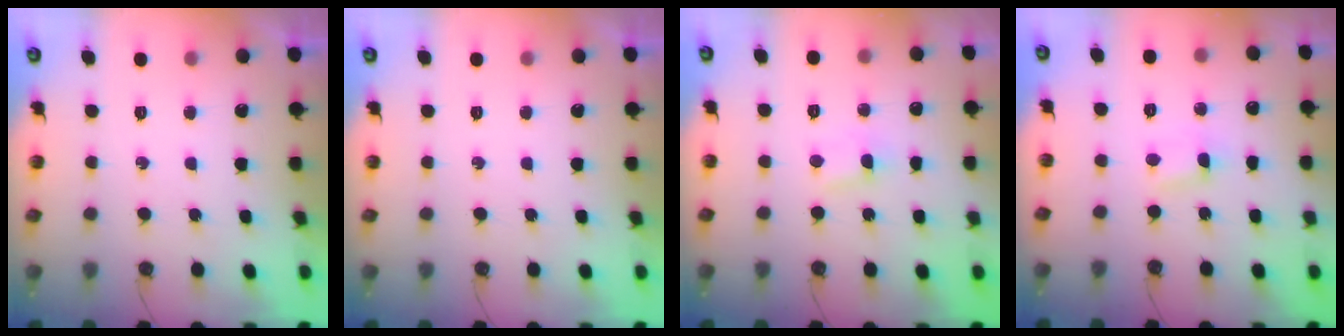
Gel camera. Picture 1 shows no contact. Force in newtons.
{"total": 0.0}
{"total": 2.7, "press": 2.7, "slide": 0.4}
{"total": 1.9, "press": 1.8, "slide": 0.3}